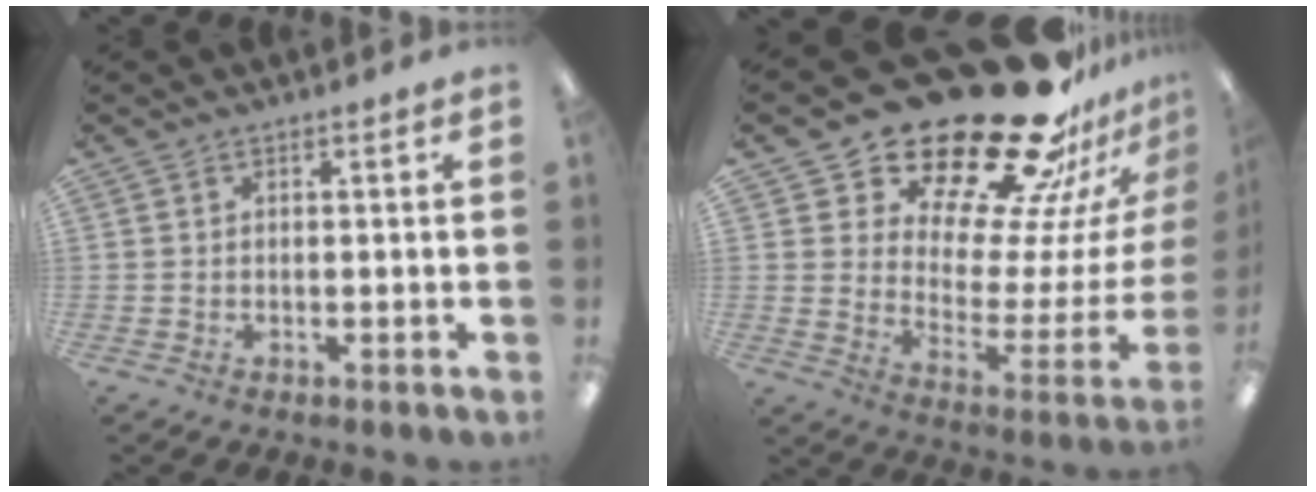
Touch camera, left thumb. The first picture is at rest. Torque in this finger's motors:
{"motor_torque": [1.56, 1.56, 1.47, -1.30, 0.20]}